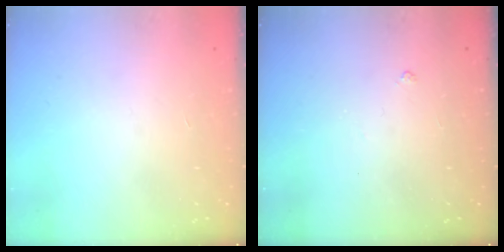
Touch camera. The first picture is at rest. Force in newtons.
{"total": 2.9, "press": 2.8, "slide": 0.5}